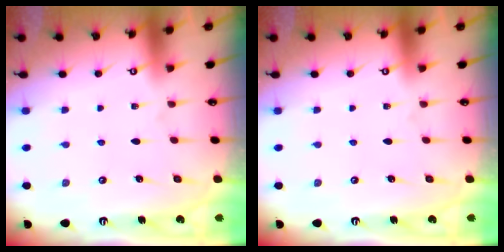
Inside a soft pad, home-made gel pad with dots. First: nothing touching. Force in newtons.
{"total": 0.0}